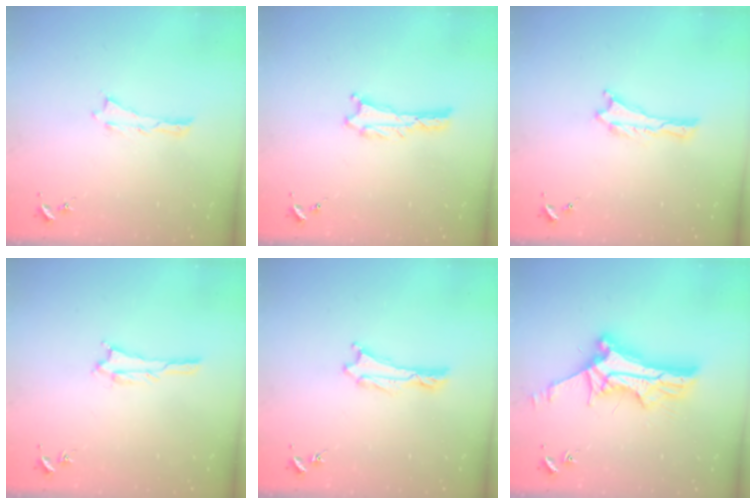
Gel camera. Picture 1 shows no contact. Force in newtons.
{"total": 0.9, "press": 0.8, "slide": 0.1}
{"total": 0.0}
{"total": 1.1, "press": 1.1, "slide": 0.1}
{"total": 0.6, "press": 0.6, "slide": 0.1}
{"total": 11.6, "press": 11.6, "slide": 1.1}